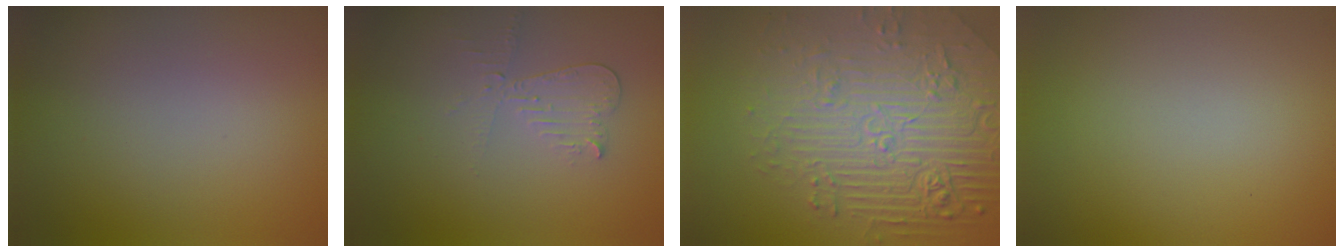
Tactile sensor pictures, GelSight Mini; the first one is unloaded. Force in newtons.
{"total": 2.1, "press": 2.1, "slide": 0.2}
{"total": 8.9, "press": 6.1, "slide": 6.5}
{"total": 0.0}